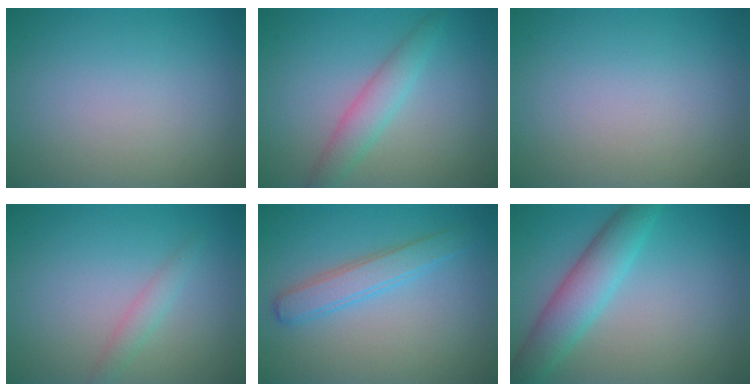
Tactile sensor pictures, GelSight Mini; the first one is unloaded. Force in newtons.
{"total": 2.9, "press": 2.8, "slide": 0.1}
{"total": 0.0}
{"total": 1.4, "press": 1.4, "slide": 0.0}
{"total": 2.8, "press": 2.8, "slide": 0.1}
{"total": 4.7, "press": 4.7, "slide": 0.1}